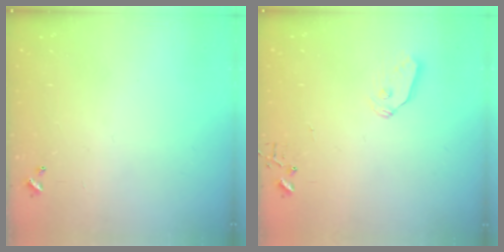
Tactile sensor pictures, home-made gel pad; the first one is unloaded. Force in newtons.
{"total": 6.3, "press": 6.3, "slide": 0.1}